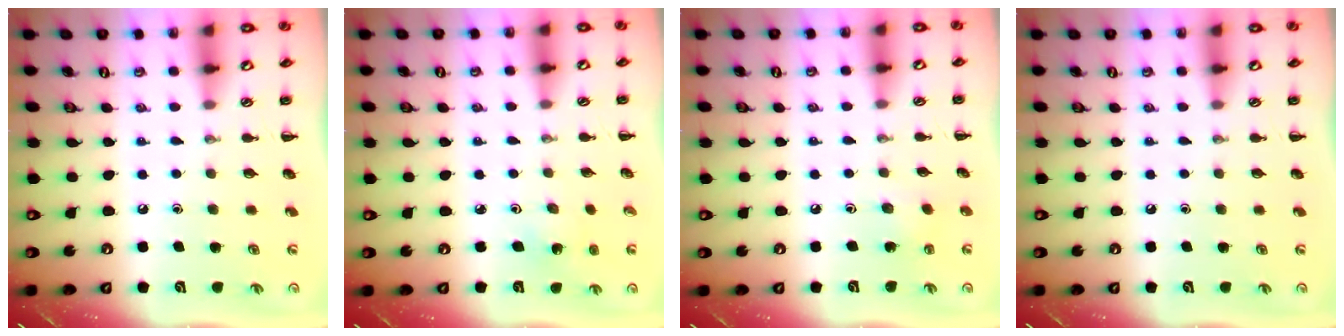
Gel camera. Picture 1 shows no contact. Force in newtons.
{"total": 2.7, "press": 2.6, "slide": 0.9}
{"total": 1.5, "press": 1.4, "slide": 0.7}
{"total": 0.0}